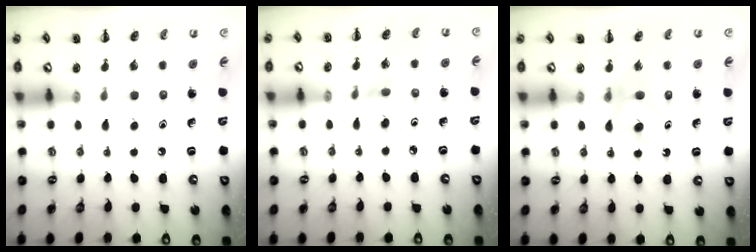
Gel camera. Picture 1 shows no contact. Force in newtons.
{"total": 3.2, "press": 2.9, "slide": 1.3}
{"total": 3.8, "press": 3.6, "slide": 1.3}